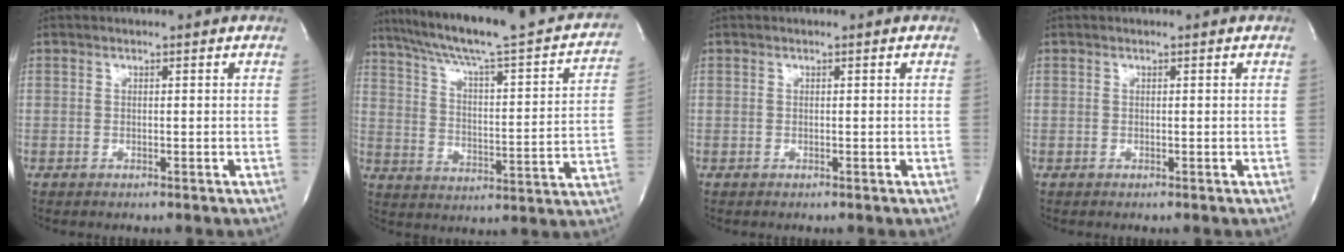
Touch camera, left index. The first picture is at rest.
{"total": 26.5, "force": [21.7, 3.1, 14.9], "torque": [-0.225, -0.011, 0.285]}
{"total": 0.0}
{"total": 0.0}